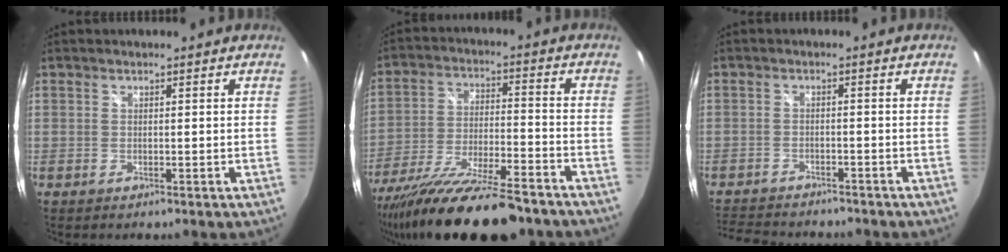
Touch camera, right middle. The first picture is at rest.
{"total": 21.4, "force": [-17.4, 3.4, 12.0], "torque": [-0.228, -0.059, -0.283]}
{"total": 9.5, "force": [-8.6, 2.5, 3.2], "torque": [-0.085, -0.009, -0.138]}